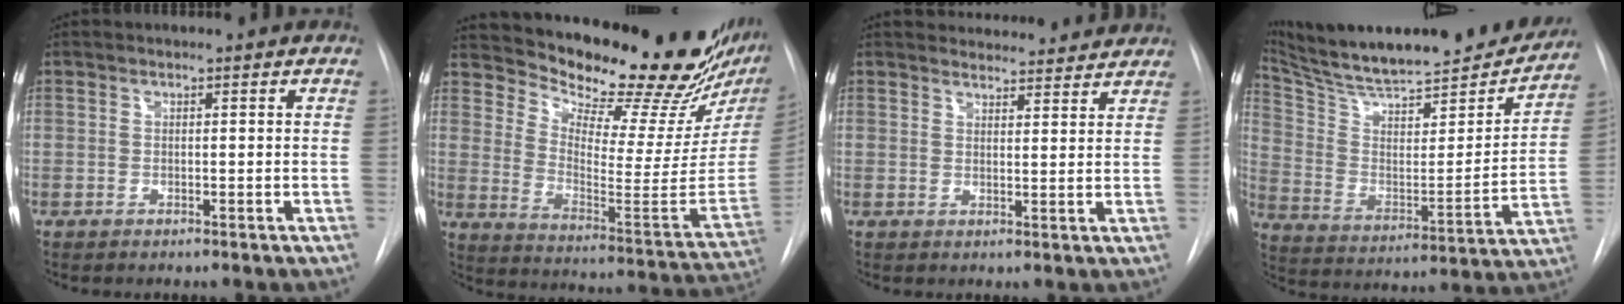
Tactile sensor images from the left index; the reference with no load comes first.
{"total": 25.6, "force": [23.0, 3.2, 10.7], "torque": [-0.168, -0.112, 0.301]}
{"total": 11.0, "force": [10.6, 2.2, 1.7], "torque": [-0.006, 0.014, 0.122]}
{"total": 27.5, "force": [24.9, 3.9, 11.1], "torque": [-0.187, -0.047, 0.360]}